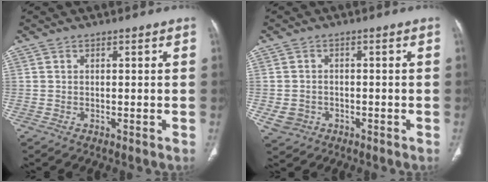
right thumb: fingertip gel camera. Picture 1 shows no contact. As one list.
[{"total": 3.7, "force": [-1.2, 3.2, 1.2], "torque": [-0.018, 0.007, -0.014]}]